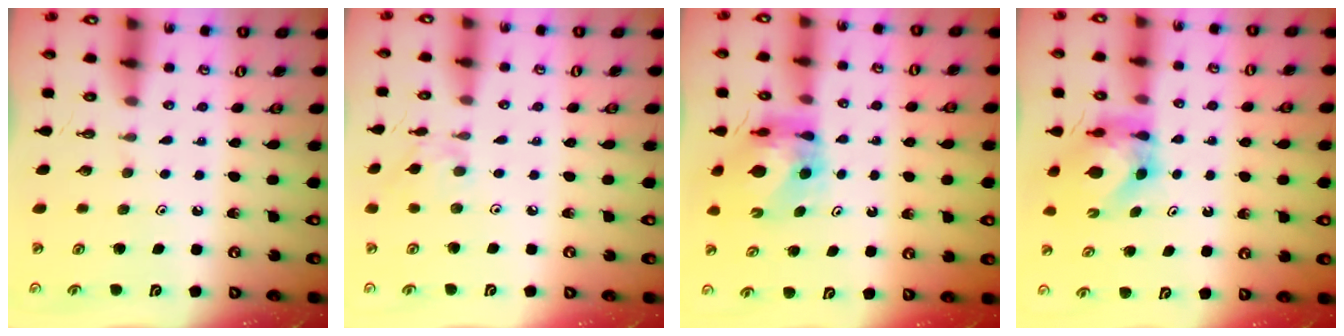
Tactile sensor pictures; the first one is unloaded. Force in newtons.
{"total": 3.2, "press": 3.2, "slide": 0.3}
{"total": 8.4, "press": 8.4, "slide": 0.9}
{"total": 5.8, "press": 5.8, "slide": 0.3}